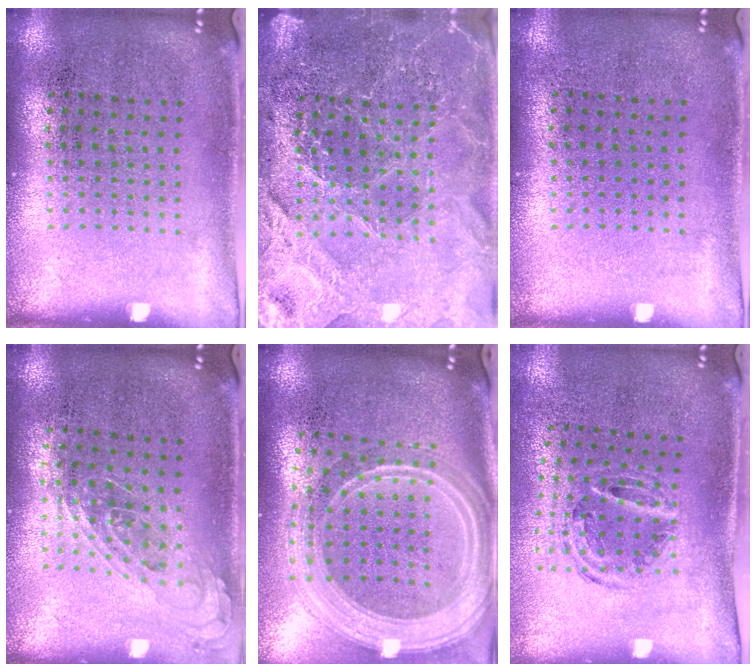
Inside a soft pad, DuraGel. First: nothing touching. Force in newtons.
{"total": 3.9, "press": 3.7, "slide": 1.2}
{"total": 0.0}
{"total": 0.8, "press": 0.7, "slide": 0.3}
{"total": 2.9, "press": 2.3, "slide": 1.7}
{"total": 0.9, "press": 0.9, "slide": 0.2}